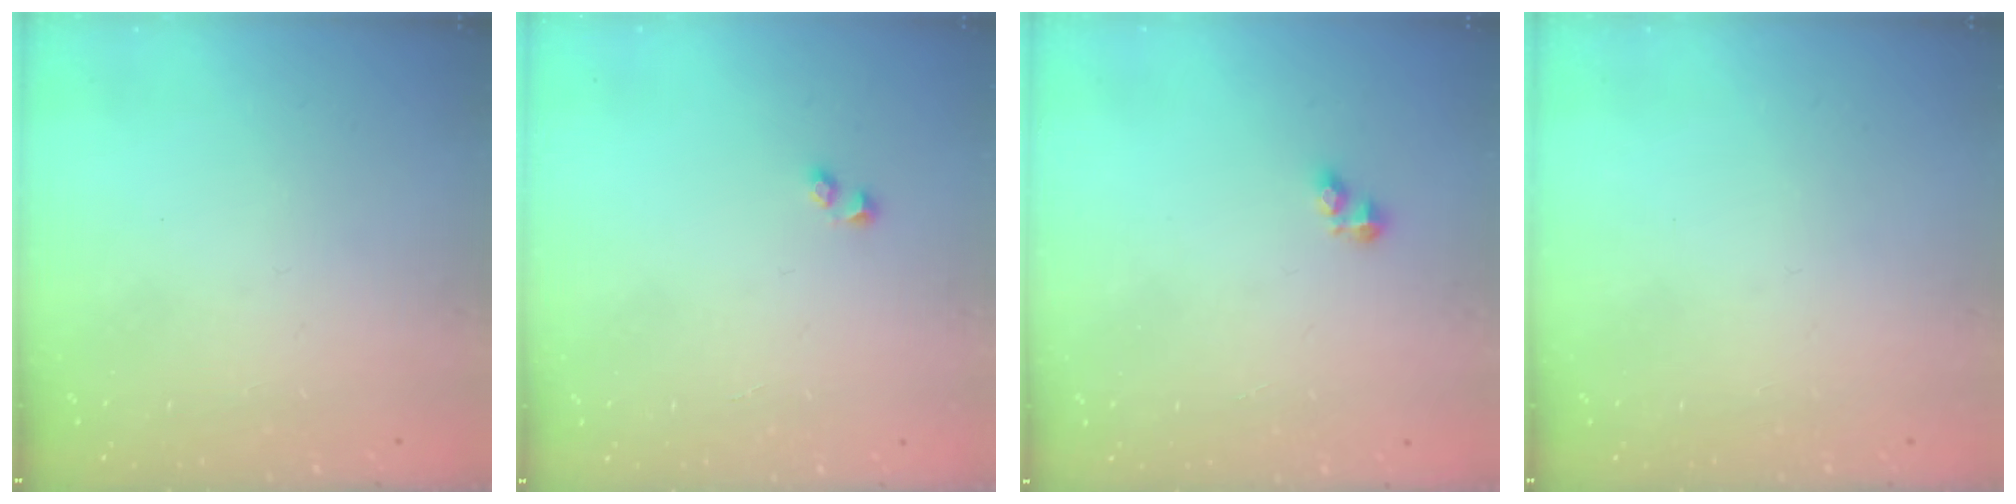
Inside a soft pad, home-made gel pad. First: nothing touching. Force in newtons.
{"total": 1.9, "press": 1.8, "slide": 0.7}
{"total": 2.4, "press": 2.4, "slide": 0.4}
{"total": 0.0}